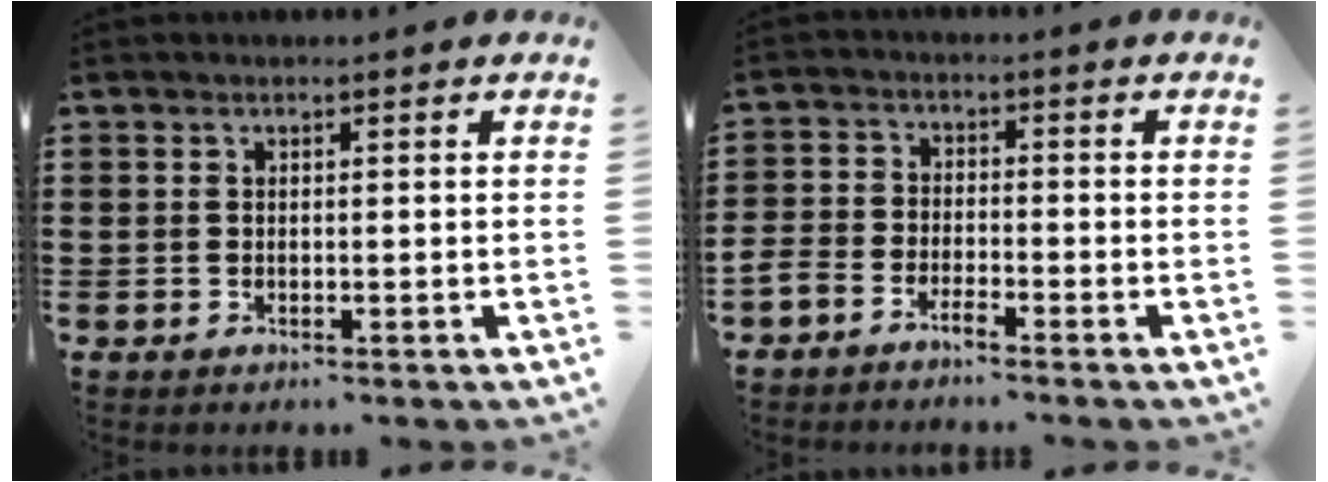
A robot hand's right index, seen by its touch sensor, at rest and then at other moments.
{"total": 3.3, "force": [-3.3, 0.3, 0.3], "torque": [-0.024, -0.002, -0.073]}